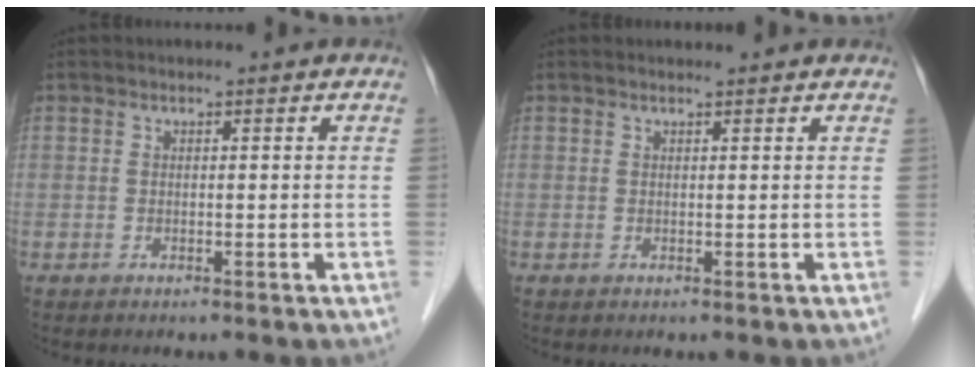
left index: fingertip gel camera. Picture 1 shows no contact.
{"total": 1.4, "force": [1.4, 0.0, 0.3], "torque": [-0.012, 0.011, 0.020]}